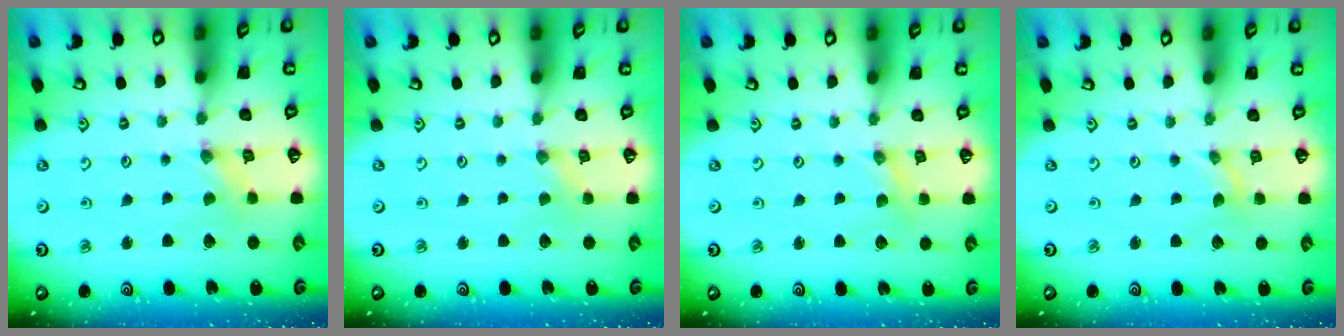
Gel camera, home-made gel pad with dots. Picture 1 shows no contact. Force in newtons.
{"total": 0.0}
{"total": 1.4, "press": 1.4, "slide": 0.3}
{"total": 0.0}